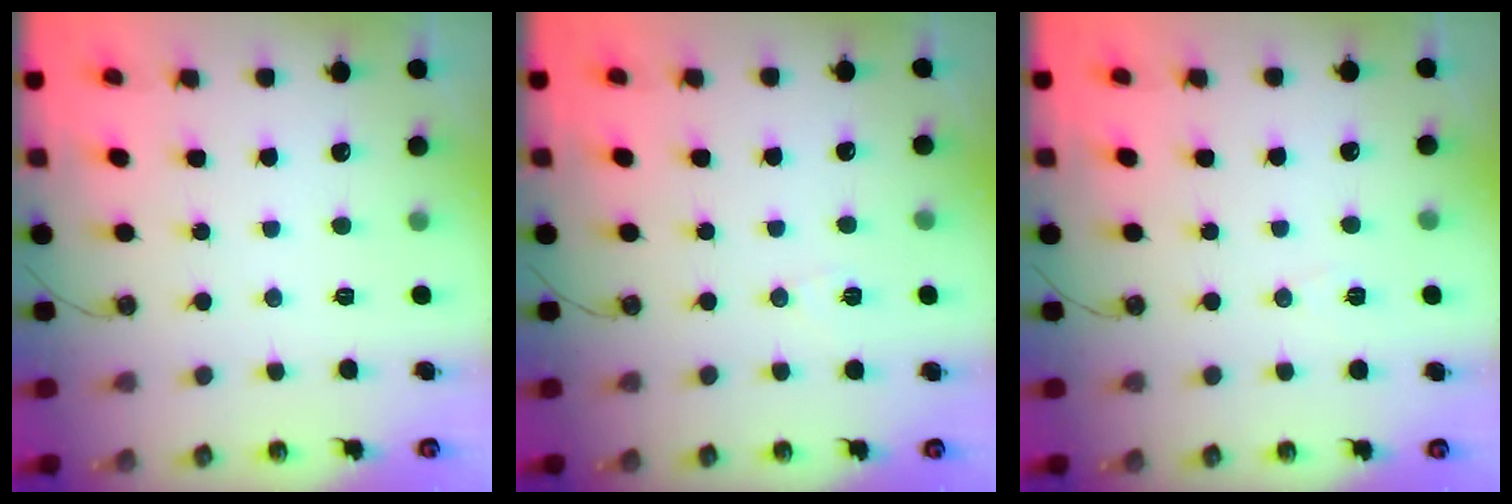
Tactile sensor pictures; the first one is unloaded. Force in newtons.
{"total": 5.7, "press": 5.1, "slide": 2.5}
{"total": 5.8, "press": 3.8, "slide": 4.5}